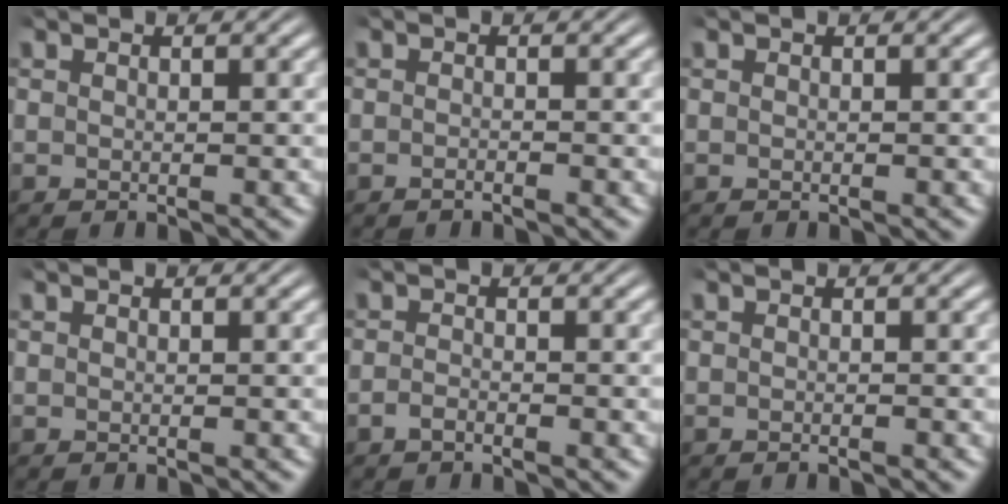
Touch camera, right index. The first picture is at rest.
{"total": 0.8, "force": [-0.8, -0.1, 0.2], "torque": [-0.005, -0.001, -0.016]}
{"total": 0.0}
{"total": 0.0}
{"total": 1.2, "force": [-1.1, 0.0, 0.3], "torque": [-0.007, -0.006, -0.020]}
{"total": 0.5, "force": [-0.5, -0.2, 0.1], "torque": [-0.002, 0.001, -0.010]}